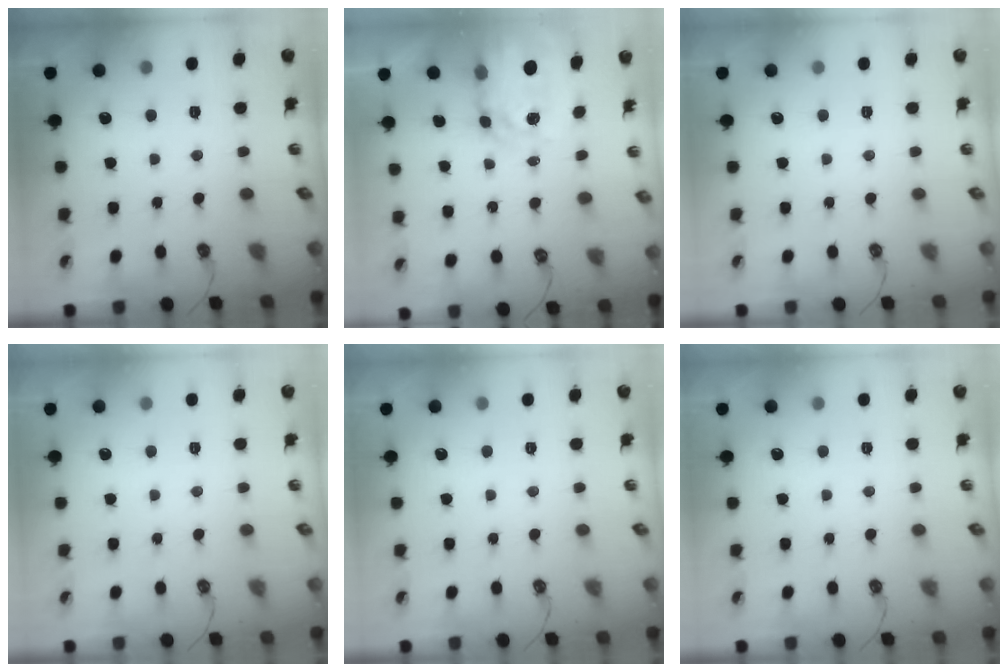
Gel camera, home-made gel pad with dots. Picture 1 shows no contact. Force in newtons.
{"total": 7.7, "press": 7.6, "slide": 0.7}
{"total": 0.0}
{"total": 0.0}
{"total": 0.0}
{"total": 0.0}